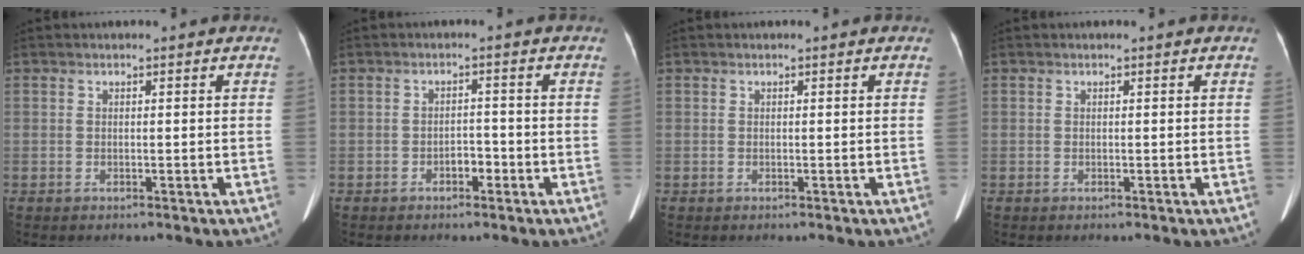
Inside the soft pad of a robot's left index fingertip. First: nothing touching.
{"total": 2.0, "force": [-1.5, 0.8, 1.0], "torque": [-0.006, -0.002, -0.022]}
{"total": 0.0}
{"total": 0.0}